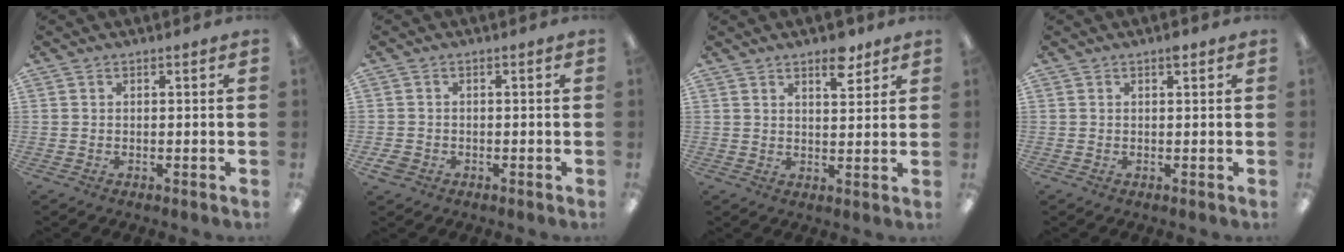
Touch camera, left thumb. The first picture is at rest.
{"total": 2.0, "force": [-0.8, 1.6, 0.8], "torque": [-0.011, 0.003, -0.014]}
{"total": 6.3, "force": [4.6, 2.7, 3.5], "torque": [-0.031, -0.028, 0.074]}
{"total": 1.3, "force": [0.9, 0.4, 0.9], "torque": [-0.005, -0.005, 0.012]}